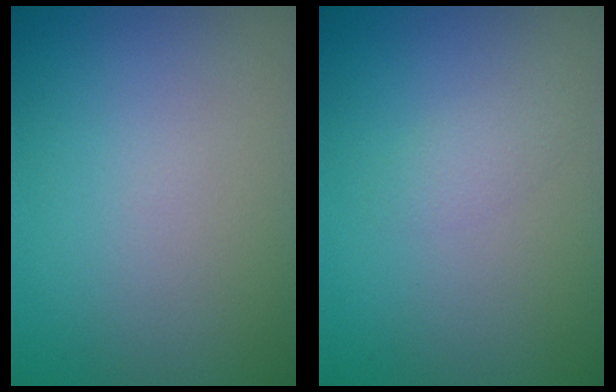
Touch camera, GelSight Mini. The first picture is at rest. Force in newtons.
{"total": 1.1, "press": 1.1, "slide": 0.0}